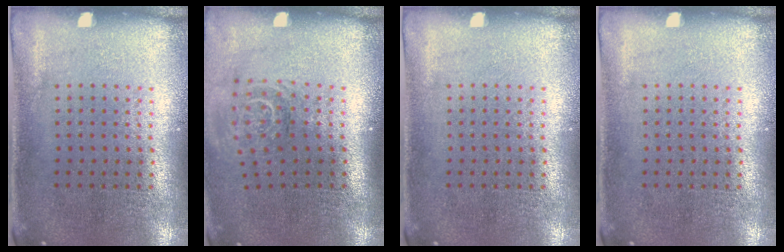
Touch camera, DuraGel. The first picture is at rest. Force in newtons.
{"total": 1.7, "press": 1.1, "slide": 1.3}
{"total": 0.0}
{"total": 0.0}